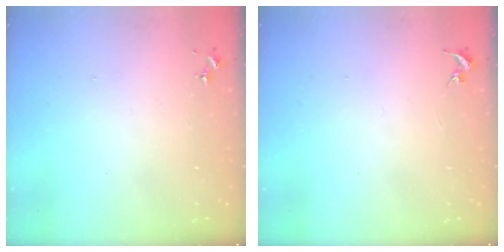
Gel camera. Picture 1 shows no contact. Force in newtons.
{"total": 0.0}